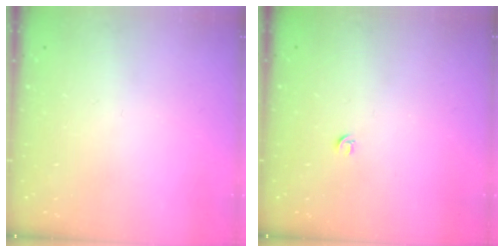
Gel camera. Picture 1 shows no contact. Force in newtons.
{"total": 3.4, "press": 3.4, "slide": 0.5}